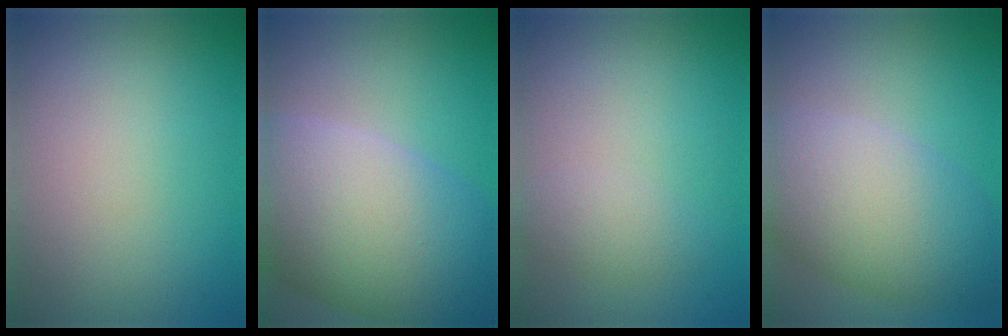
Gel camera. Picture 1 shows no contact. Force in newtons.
{"total": 14.4, "press": 14.4, "slide": 0.5}
{"total": 1.6, "press": 1.6, "slide": 0.1}
{"total": 9.3, "press": 9.3, "slide": 0.5}